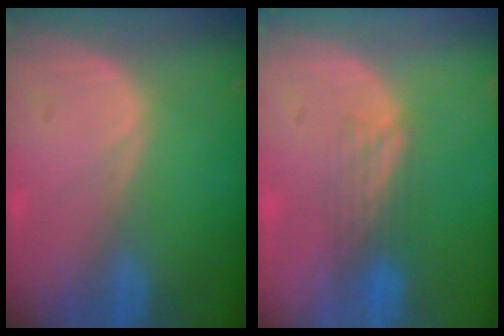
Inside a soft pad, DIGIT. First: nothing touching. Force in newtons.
{"total": 4.0, "press": 3.3, "slide": 2.3}